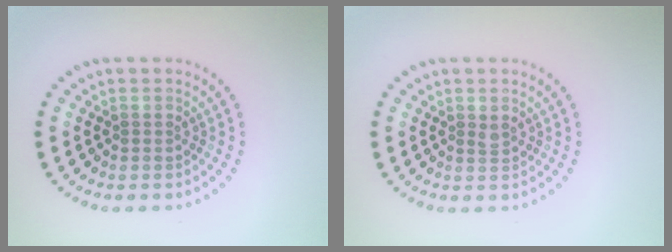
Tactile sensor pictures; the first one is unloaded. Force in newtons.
{"total": 0.7, "press": 0.6, "slide": 0.5}